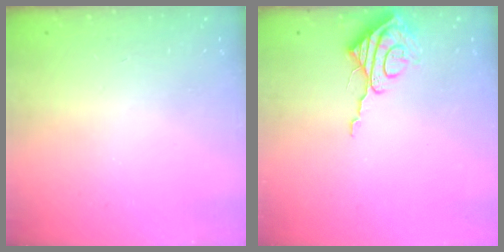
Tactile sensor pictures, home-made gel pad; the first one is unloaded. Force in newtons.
{"total": 8.8, "press": 8.8, "slide": 0.9}